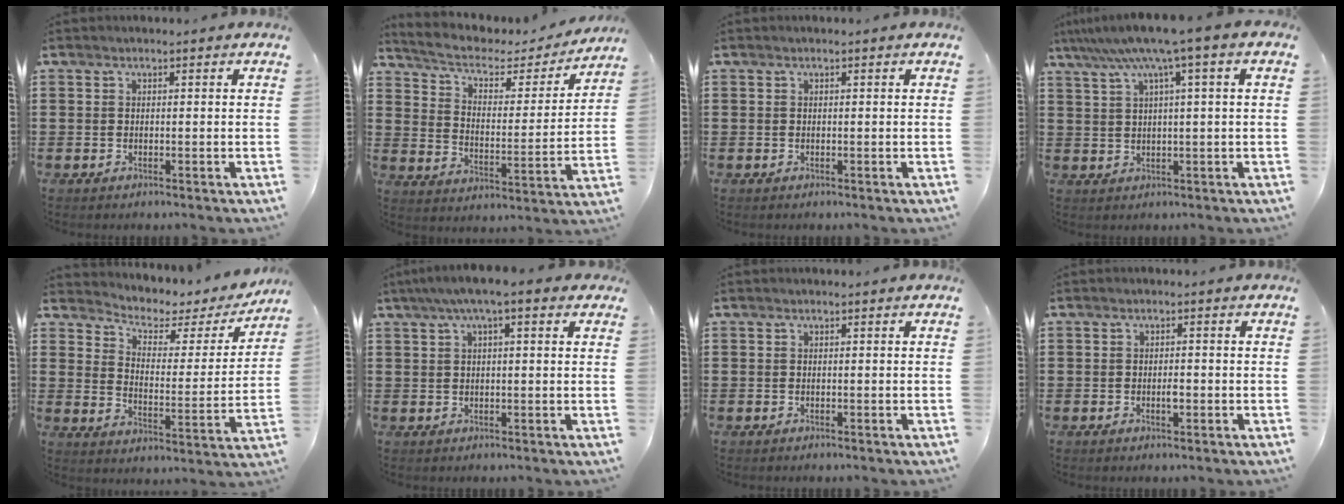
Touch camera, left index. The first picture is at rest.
{"total": 4.7, "force": [3.4, 2.0, 2.6], "torque": [-0.068, -0.020, 0.051]}
{"total": 0.0}
{"total": 6.4, "force": [3.0, -0.3, 5.7], "torque": [-0.117, -0.011, 0.047]}
{"total": 3.4, "force": [2.8, 1.6, 1.1], "torque": [-0.044, -0.023, 0.038]}
{"total": 4.8, "force": [2.5, 0.7, 4.0], "torque": [-0.081, 0.007, 0.043]}
{"total": 0.0}
{"total": 1.5, "force": [-0.3, 0.5, 1.4], "torque": [-0.028, -0.002, -0.004]}